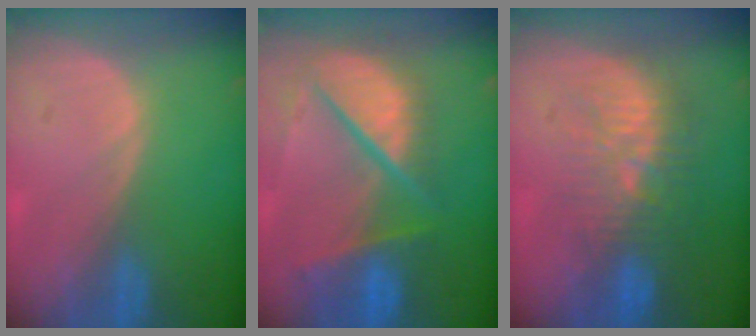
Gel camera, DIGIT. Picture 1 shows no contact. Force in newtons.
{"total": 11.0, "press": 9.1, "slide": 6.2}
{"total": 9.5, "press": 9.0, "slide": 2.8}